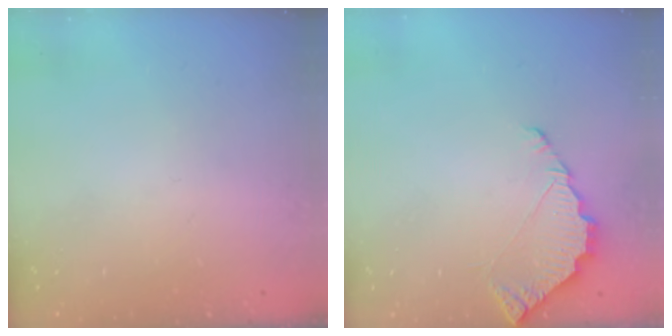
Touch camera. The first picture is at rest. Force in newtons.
{"total": 3.7, "press": 3.7, "slide": 0.3}